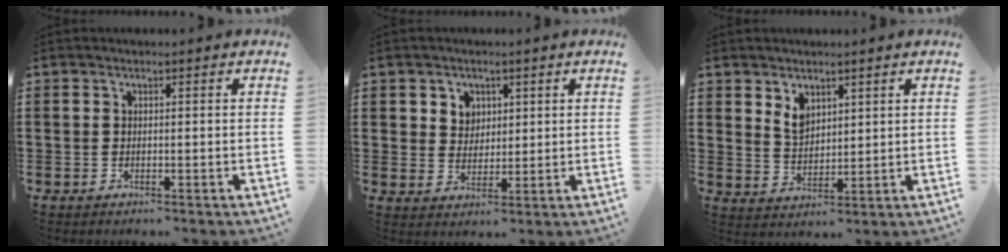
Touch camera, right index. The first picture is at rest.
{"total": 3.6, "force": [1.7, 3.1, 0.7], "torque": [-0.020, 0.009, 0.030]}
{"total": 3.7, "force": [2.4, 2.3, 1.7], "torque": [-0.042, 0.006, 0.044]}